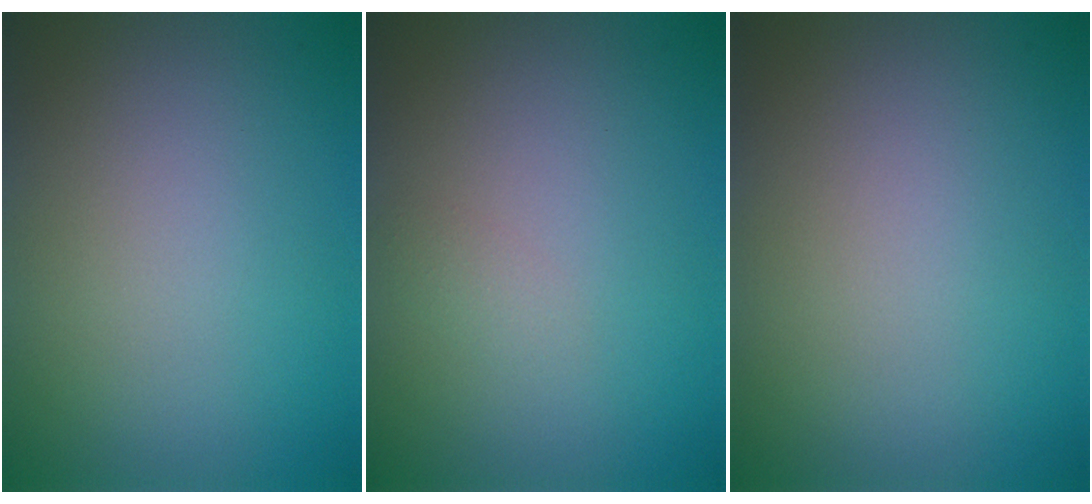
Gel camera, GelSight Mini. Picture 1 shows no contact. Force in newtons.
{"total": 0.7, "press": 0.7, "slide": 0.0}
{"total": 0.0}